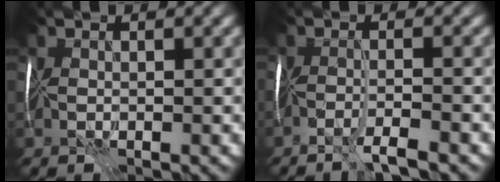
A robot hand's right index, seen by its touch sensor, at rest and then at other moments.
{"total": 2.7, "force": [-2.3, -0.7, 1.2], "torque": [-0.017, -0.002, -0.051]}